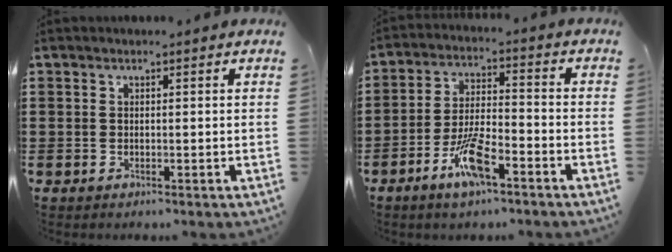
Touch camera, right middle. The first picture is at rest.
{"total": 8.0, "force": [-4.5, 2.1, 6.3], "torque": [-0.139, -0.004, -0.085]}